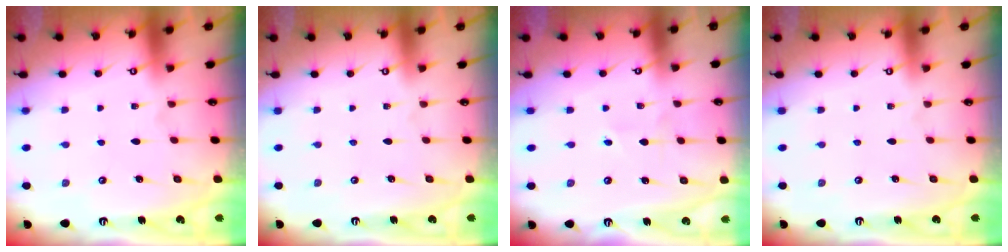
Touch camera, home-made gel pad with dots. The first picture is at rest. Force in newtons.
{"total": 0.0}
{"total": 1.5, "press": 1.5, "slide": 0.2}
{"total": 0.0}